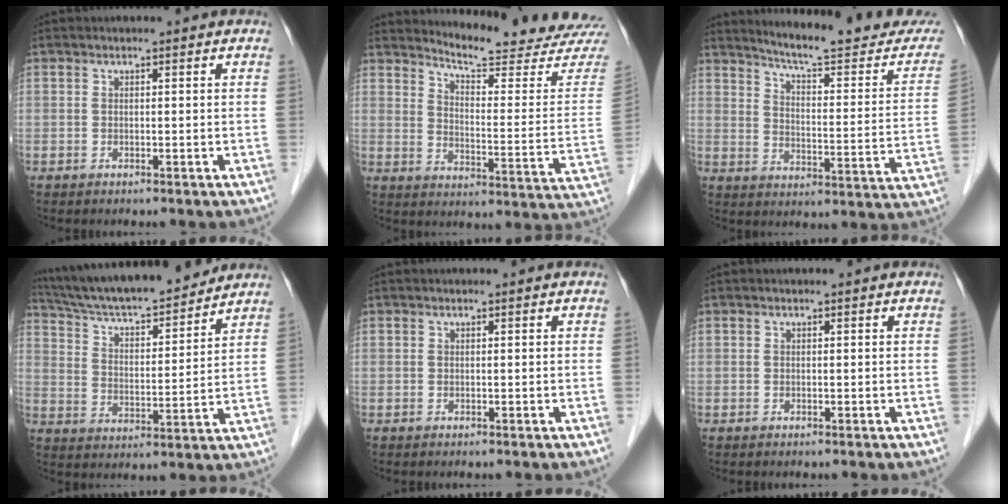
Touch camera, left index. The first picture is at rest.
{"total": 17.9, "force": [17.5, -0.3, 4.1], "torque": [-0.062, -0.131, 0.207]}
{"total": 19.2, "force": [17.9, 1.2, 6.9], "torque": [-0.091, -0.085, 0.220]}
{"total": 18.3, "force": [16.6, 2.4, 7.5], "torque": [-0.131, 0.010, 0.266]}
{"total": 0.0}
{"total": 0.0}